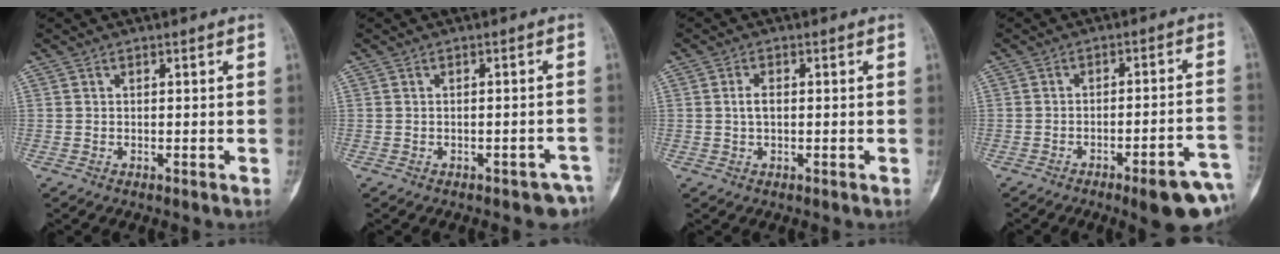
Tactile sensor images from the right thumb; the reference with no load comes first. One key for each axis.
{"total": 4.8, "fx": -3.5, "fy": 2.2, "fz": 2.4, "tx": -0.017, "ty": 0.026, "tz": -0.035}
{"total": 2.4, "fx": 0.1, "fy": 1.4, "fz": 2.0, "tx": -0.039, "ty": 0.004, "tz": 0.001}
{"total": 11.7, "fx": -6.4, "fy": 2.3, "fz": 9.5, "tx": -0.104, "ty": 0.035, "tz": -0.076}